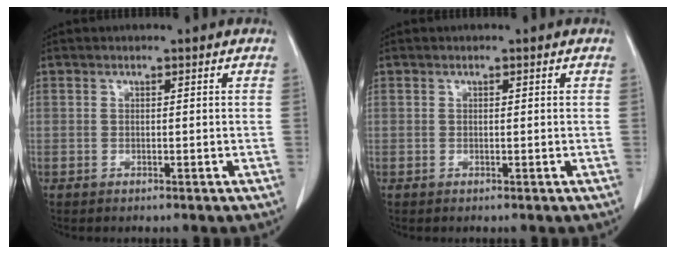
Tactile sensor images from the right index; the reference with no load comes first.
{"total": 0.0}